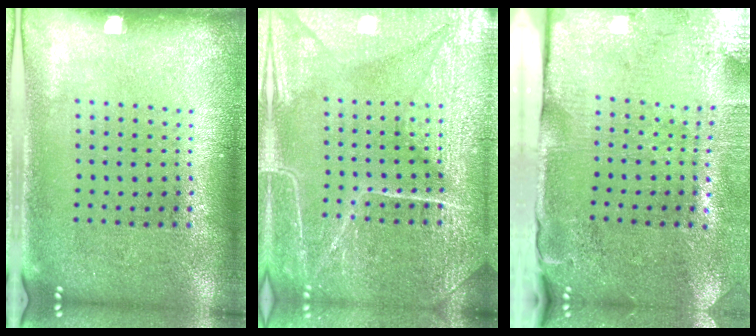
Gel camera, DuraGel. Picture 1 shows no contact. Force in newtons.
{"total": 5.5, "press": 5.5, "slide": 0.6}
{"total": 4.6, "press": 3.7, "slide": 2.8}